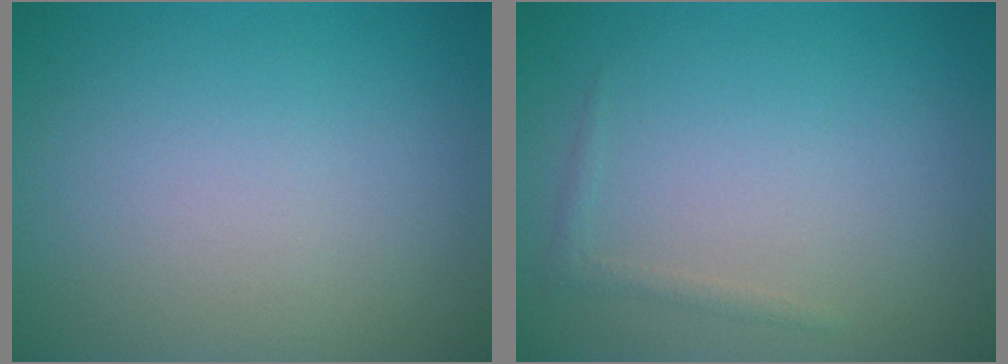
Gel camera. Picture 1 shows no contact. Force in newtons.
{"total": 0.8, "press": 0.8, "slide": 0.1}